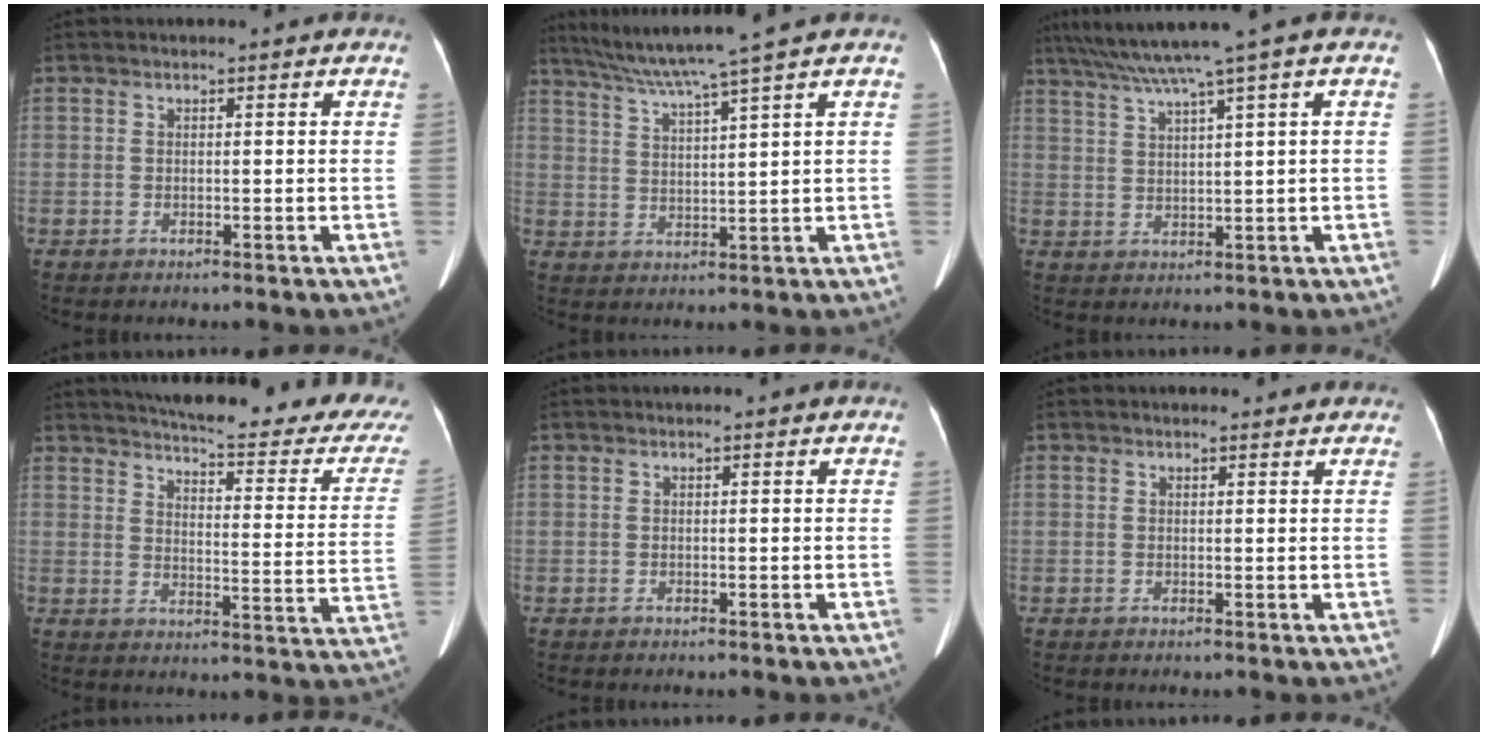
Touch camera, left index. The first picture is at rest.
{"total": 8.9, "force": [7.1, -2.4, 4.9], "torque": [-0.085, 0.009, 0.124]}
{"total": 8.0, "force": [5.6, -1.9, 5.5], "torque": [-0.091, 0.029, 0.095]}
{"total": 26.4, "force": [23.7, 3.3, 11.1], "torque": [-0.151, -0.081, 0.268]}
{"total": 0.0}
{"total": 2.1, "force": [1.9, 0.7, 0.4], "torque": [-0.006, 0.007, 0.015]}